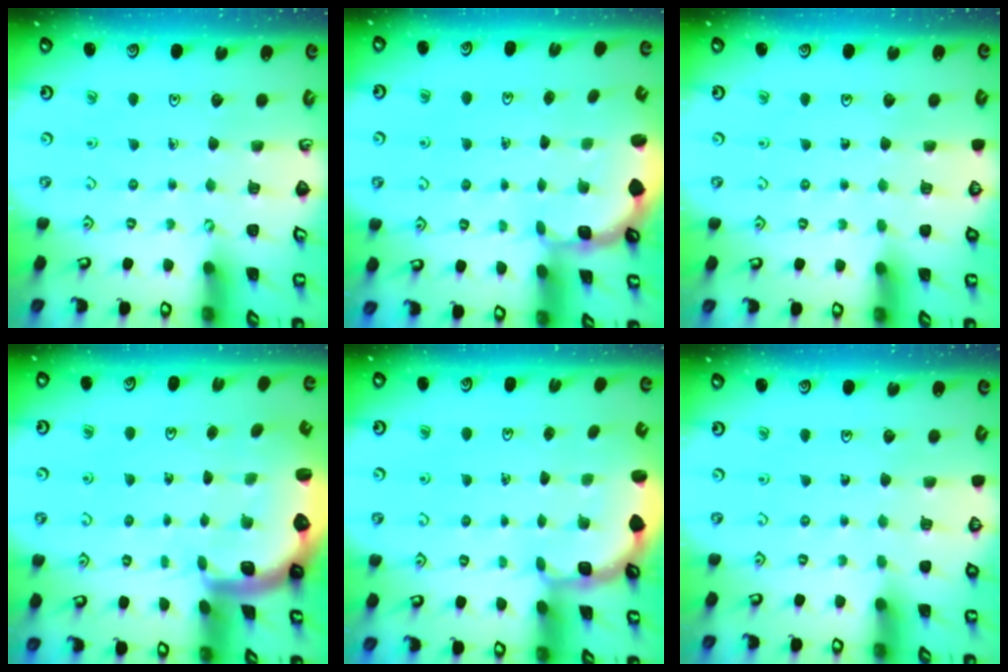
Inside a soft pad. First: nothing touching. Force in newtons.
{"total": 2.4, "press": 2.1, "slide": 1.2}
{"total": 0.0}
{"total": 2.8, "press": 2.5, "slide": 1.4}
{"total": 3.0, "press": 2.0, "slide": 2.2}
{"total": 0.0}